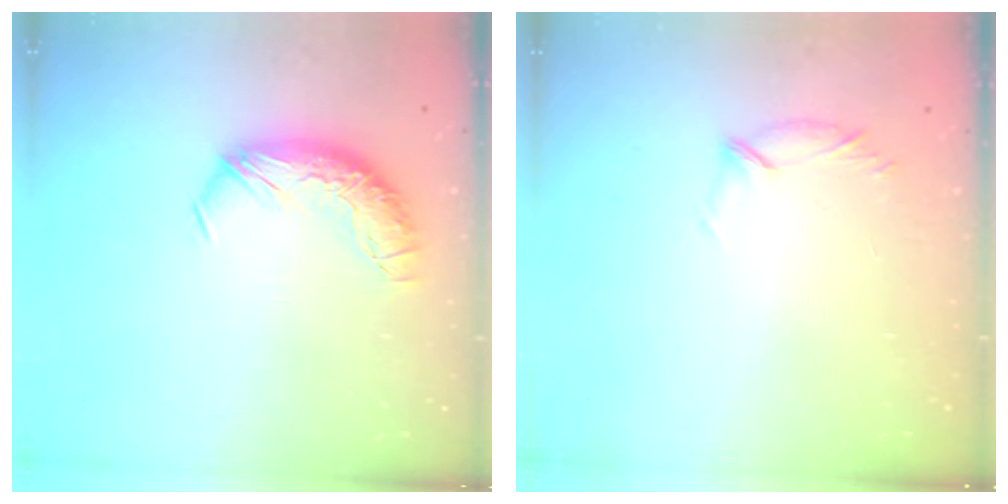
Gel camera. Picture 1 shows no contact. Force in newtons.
{"total": 5.0, "press": 4.8, "slide": 1.4}